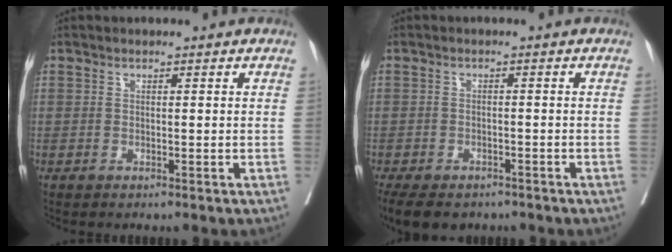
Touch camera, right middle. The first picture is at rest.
{"total": 9.9, "force": [-7.4, 4.9, 4.4], "torque": [-0.083, -0.009, -0.101]}